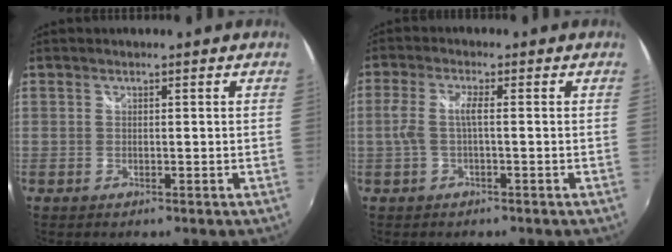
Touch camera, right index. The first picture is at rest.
{"total": 3.7, "force": [-0.7, 0.5, 3.6], "torque": [-0.076, 0.002, -0.010]}